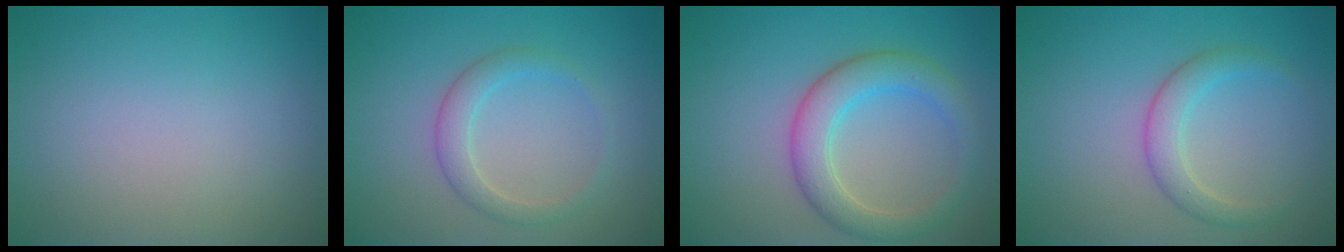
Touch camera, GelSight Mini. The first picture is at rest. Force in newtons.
{"total": 2.2, "press": 2.2, "slide": 0.1}
{"total": 4.5, "press": 4.5, "slide": 0.2}
{"total": 2.5, "press": 2.5, "slide": 0.2}